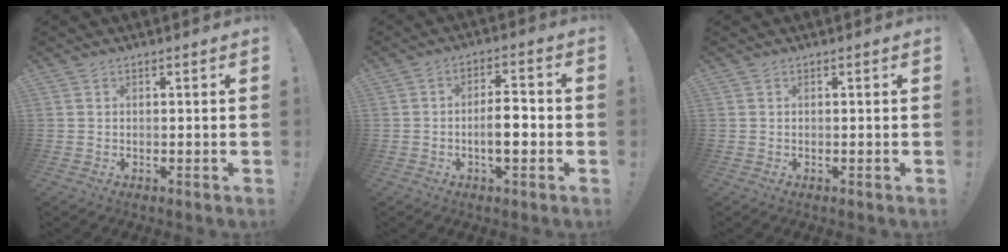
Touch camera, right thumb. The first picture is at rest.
{"total": 7.8, "force": [-2.0, 2.8, 6.9], "torque": [-0.106, 0.005, -0.039]}
{"total": 0.0}